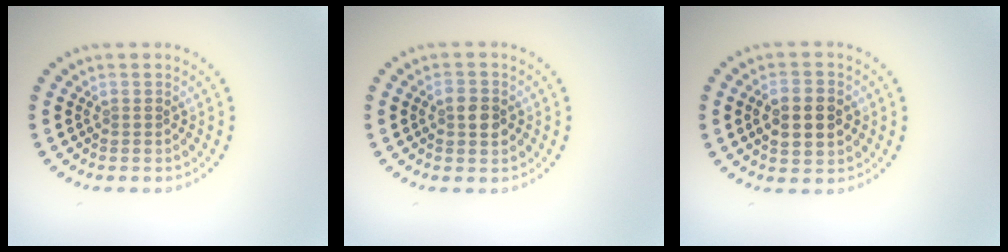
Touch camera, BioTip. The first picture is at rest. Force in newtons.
{"total": 2.5, "press": 2.5, "slide": 0.1}
{"total": 4.9, "press": 4.9, "slide": 0.3}